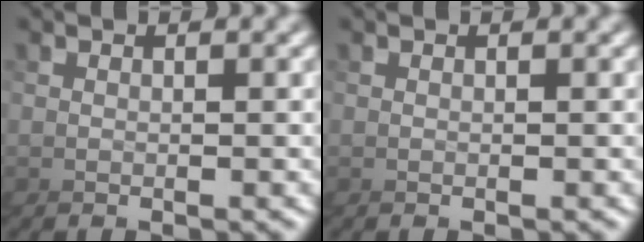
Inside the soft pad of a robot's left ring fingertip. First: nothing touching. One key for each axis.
{"total": 0.0}